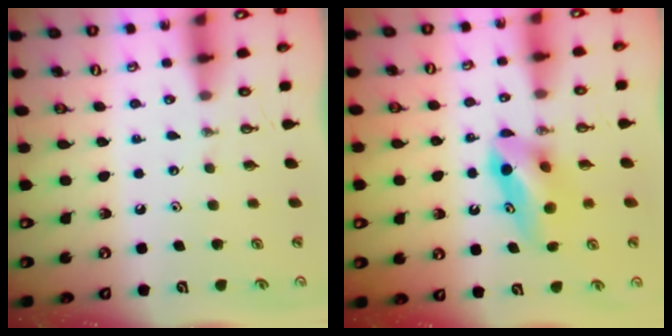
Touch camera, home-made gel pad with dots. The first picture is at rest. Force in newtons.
{"total": 8.1, "press": 7.9, "slide": 1.3}